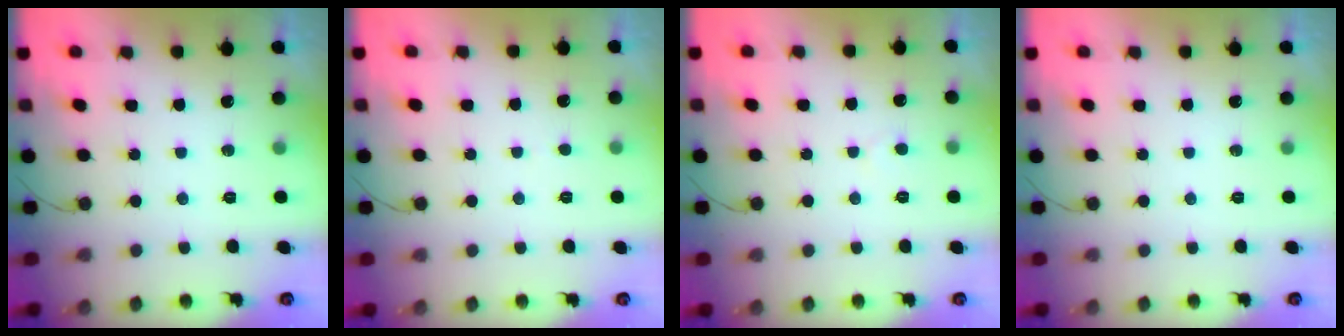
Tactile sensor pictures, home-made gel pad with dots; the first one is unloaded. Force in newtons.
{"total": 0.7, "press": 0.7, "slide": 0.1}
{"total": 2.7, "press": 2.7, "slide": 0.2}
{"total": 0.0}